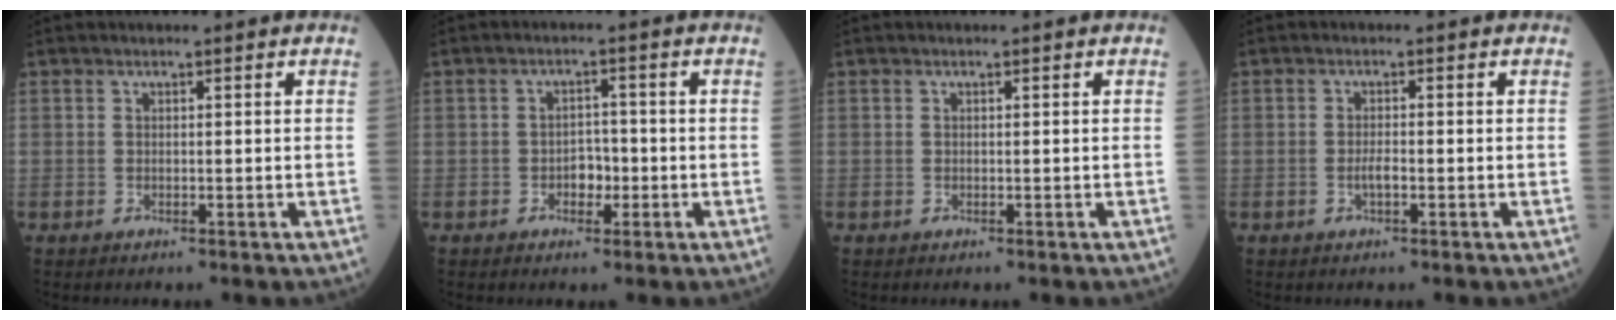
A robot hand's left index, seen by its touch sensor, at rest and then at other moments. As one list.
[{"total": 2.8, "force": [-1.0, 1.8, 1.9], "torque": [-0.025, 0.007, -0.017]}, {"total": 0.0}, {"total": 1.5, "force": [-0.5, 0.3, 1.4], "torque": [-0.028, 0.001, -0.010]}]